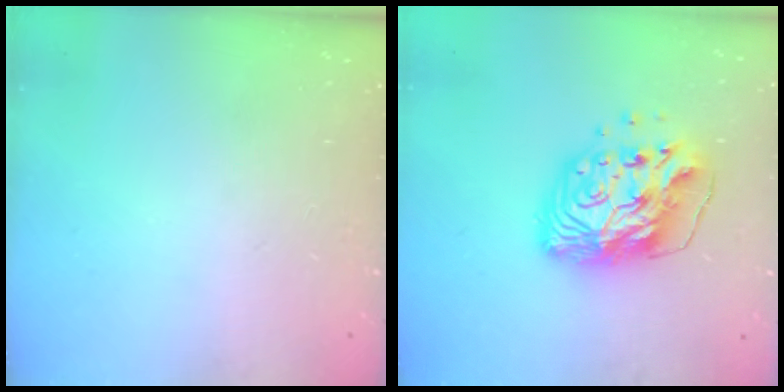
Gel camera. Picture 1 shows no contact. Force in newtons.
{"total": 14.8, "press": 14.7, "slide": 1.7}